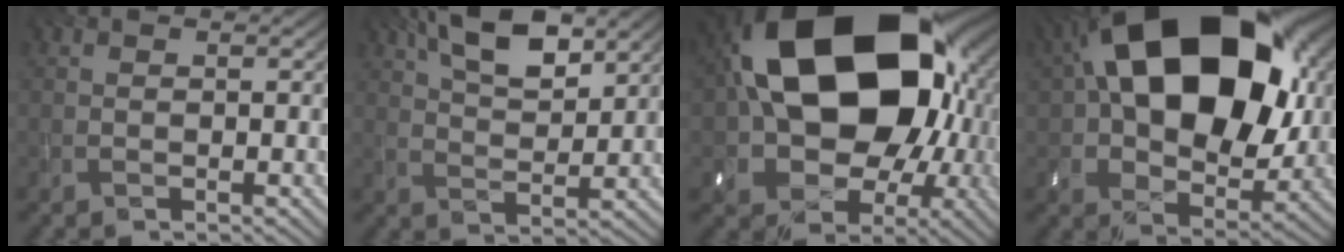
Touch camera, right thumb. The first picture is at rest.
{"total": 9.0, "force": [5.4, 3.6, 6.3], "torque": [-0.127, 0.010, 0.104]}
{"total": 23.1, "force": [4.1, 16.7, 15.5], "torque": [-0.300, -0.023, 0.096]}
{"total": 21.7, "force": [6.2, 13.9, 15.5], "torque": [-0.279, 0.028, 0.102]}